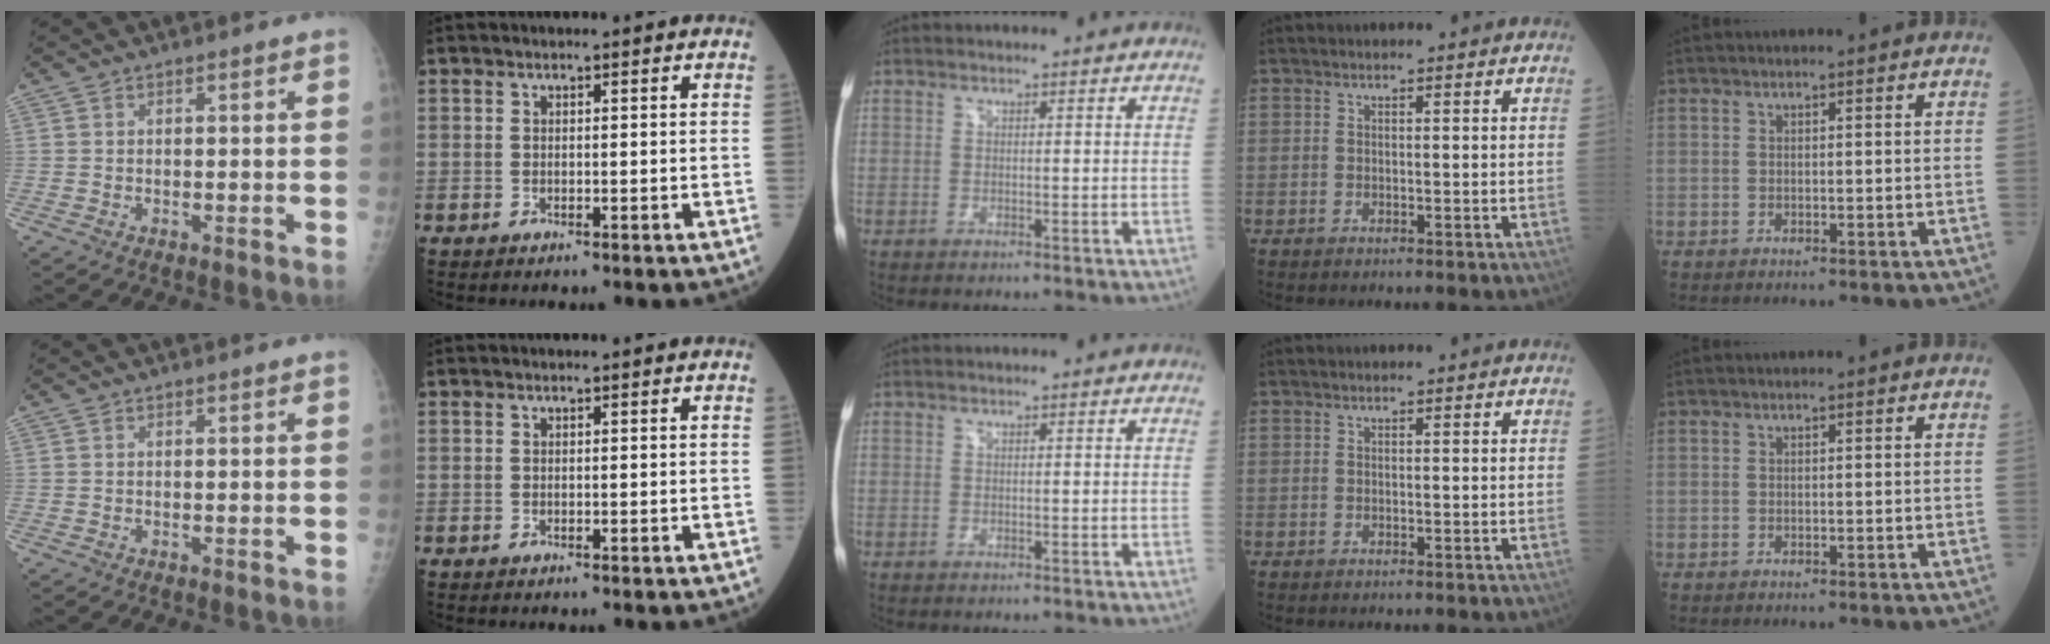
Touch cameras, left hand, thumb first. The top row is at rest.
{}